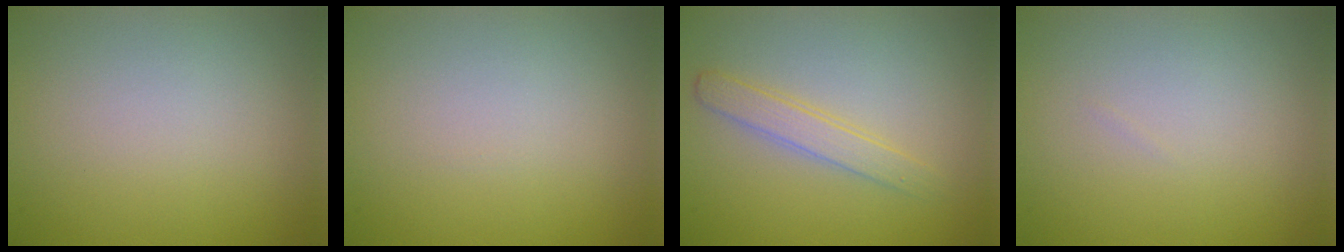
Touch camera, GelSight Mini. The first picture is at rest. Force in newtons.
{"total": 0.0}
{"total": 2.1, "press": 2.1, "slide": 0.0}
{"total": 0.0}